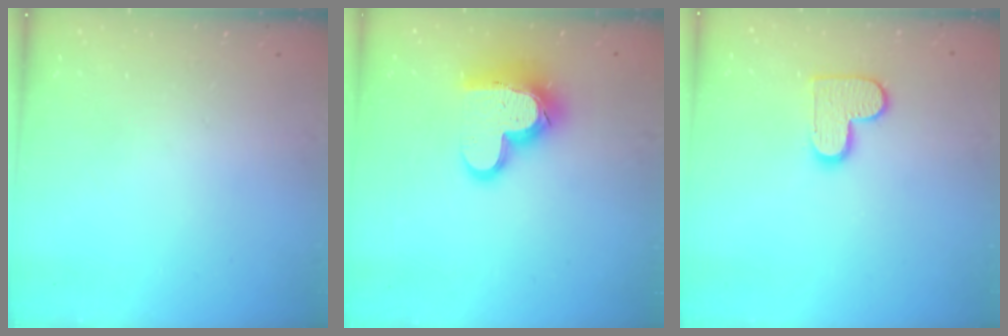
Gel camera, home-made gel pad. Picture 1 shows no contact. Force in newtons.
{"total": 16.3, "press": 16.3, "slide": 1.1}
{"total": 11.4, "press": 11.3, "slide": 0.6}